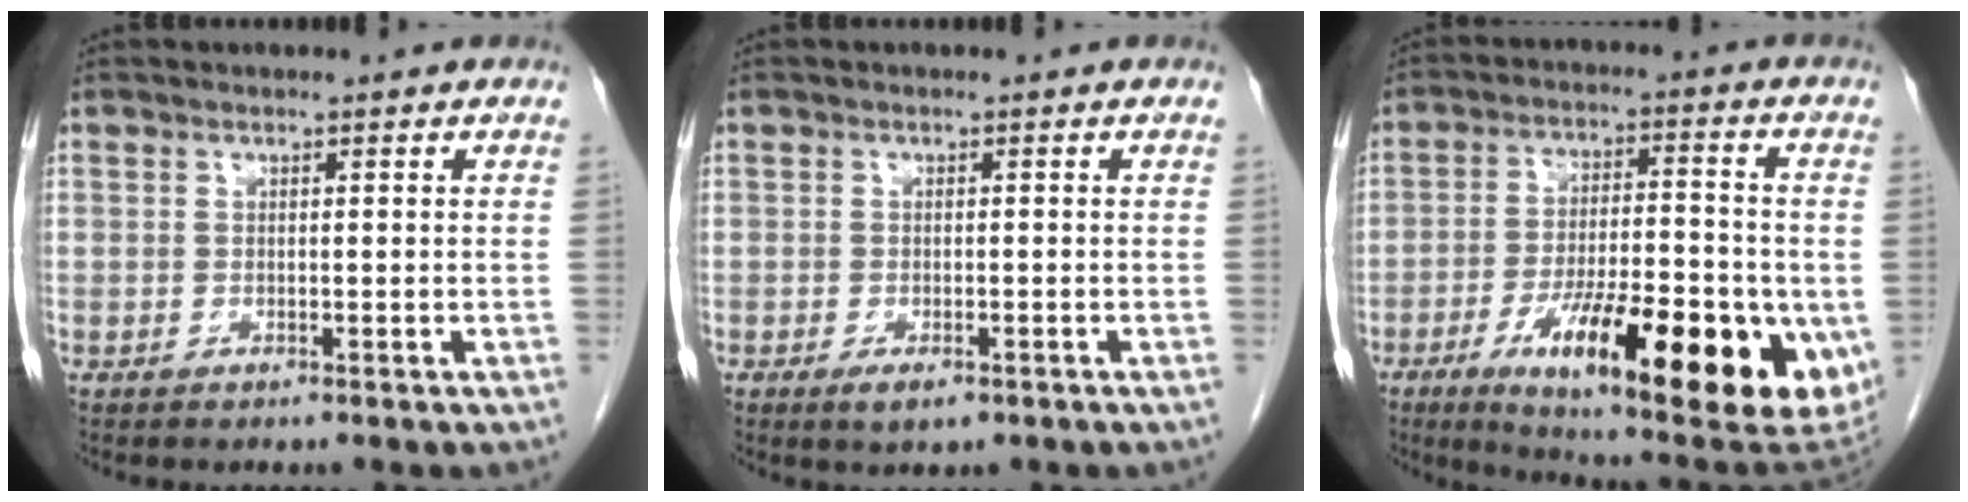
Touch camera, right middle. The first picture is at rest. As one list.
[{"total": 2.7, "force": [-1.4, 1.0, 2.0], "torque": [-0.035, -0.002, -0.019]}, {"total": 23.5, "force": [-8.7, 5.2, 21.2], "torque": [-0.258, -0.028, -0.119]}]